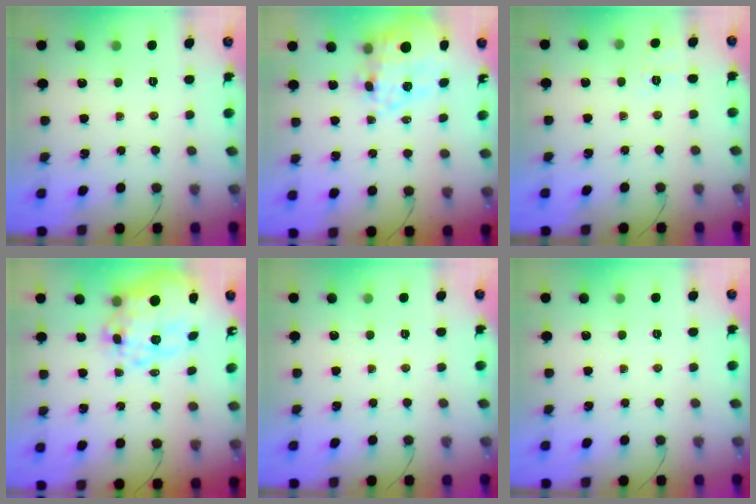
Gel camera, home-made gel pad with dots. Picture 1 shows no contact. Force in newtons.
{"total": 15.3, "press": 14.9, "slide": 3.6}
{"total": 2.7, "press": 2.0, "slide": 1.8}
{"total": 14.6, "press": 14.2, "slide": 3.2}
{"total": 2.5, "press": 2.4, "slide": 0.5}
{"total": 2.5, "press": 2.4, "slide": 0.5}